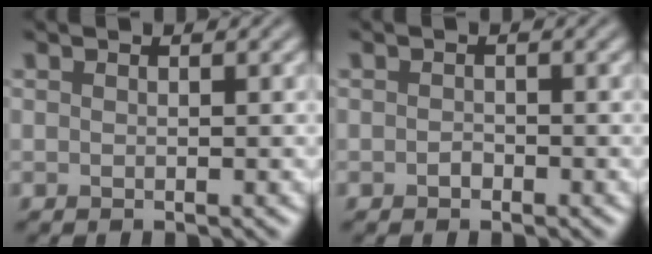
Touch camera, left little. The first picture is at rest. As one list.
[{"total": 0.7, "force": [-0.4, 0.5, 0.3], "torque": [-0.006, -0.002, -0.007]}]